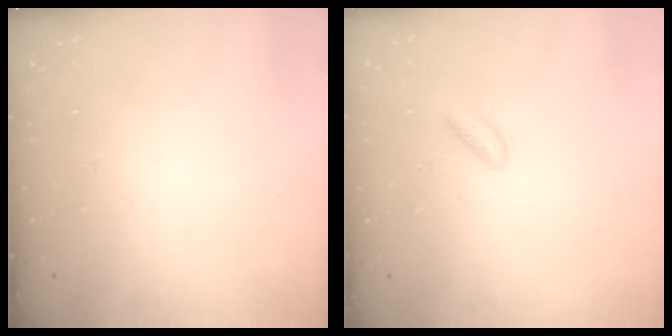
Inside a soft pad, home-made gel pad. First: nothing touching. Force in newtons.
{"total": 2.4, "press": 2.3, "slide": 0.7}